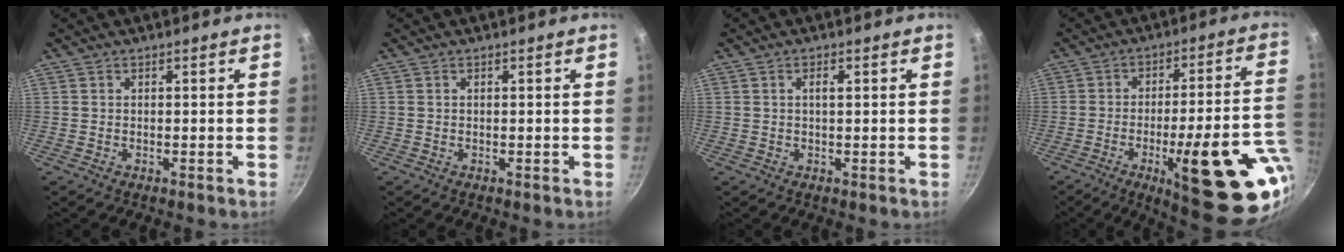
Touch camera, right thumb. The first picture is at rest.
{"total": 0.0}
{"total": 1.5, "force": [0.4, 0.4, 1.4], "torque": [-0.023, 0.002, 0.008]}
{"total": 24.9, "force": [-7.9, 6.8, 22.6], "torque": [-0.260, 0.012, -0.102]}